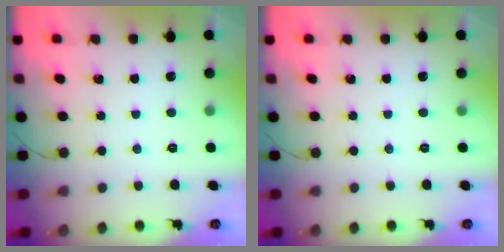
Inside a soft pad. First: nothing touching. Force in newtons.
{"total": 0.0}